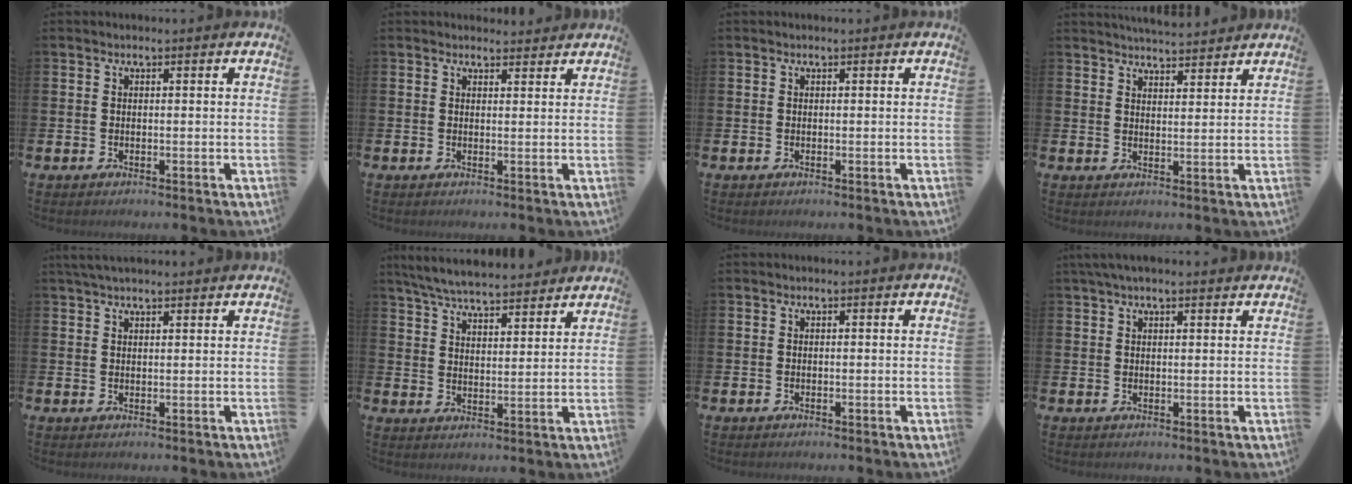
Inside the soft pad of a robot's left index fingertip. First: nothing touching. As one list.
[{"total": 1.8, "force": [1.7, 0.4, -0.1], "torque": [0.010, -0.008, 0.029]}, {"total": 0.0}, {"total": 4.5, "force": [4.5, 0.2, 0.1], "torque": [-0.009, -0.023, 0.082]}, {"total": 2.7, "force": [2.5, 0.6, 1.1], "torque": [-0.022, -0.002, 0.044]}, {"total": 6.7, "force": [6.5, 0.7, 1.4], "torque": [-0.053, -0.033, 0.117]}, {"total": 0.0}, {"total": 2.6, "force": [2.1, 0.5, 1.4], "torque": [-0.028, 0.000, 0.037]}]